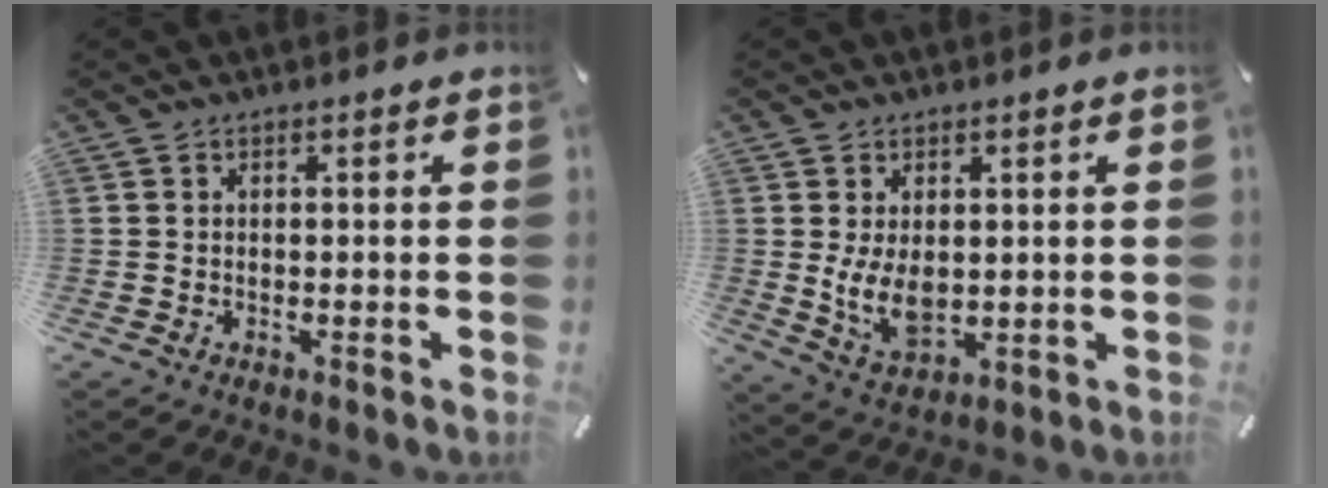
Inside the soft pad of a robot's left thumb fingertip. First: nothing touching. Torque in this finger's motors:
{"motor_torque": [0.82, 0.89, 0.79, -0.17, 0.33]}